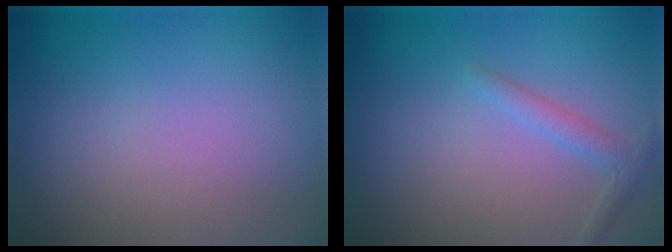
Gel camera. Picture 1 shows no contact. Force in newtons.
{"total": 1.6, "press": 1.6, "slide": 0.1}